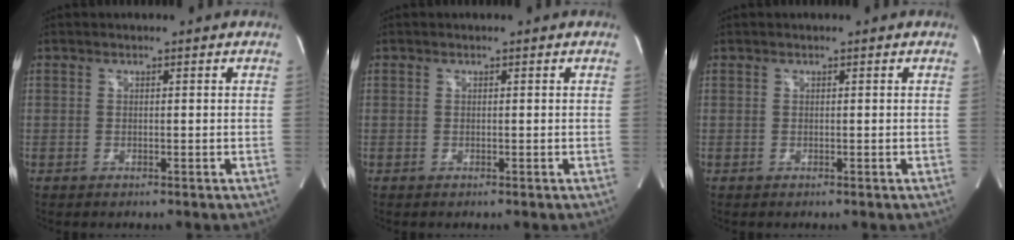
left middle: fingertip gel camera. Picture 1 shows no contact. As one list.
[{"total": 0.0}, {"total": 0.0}]